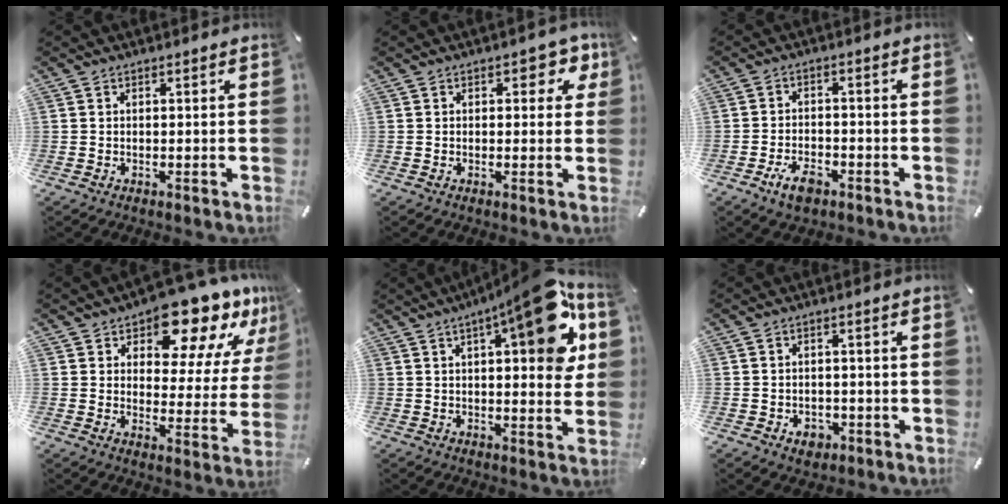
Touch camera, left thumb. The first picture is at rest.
{"total": 4.8, "force": [1.9, 2.9, 3.3], "torque": [-0.031, -0.002, 0.023]}
{"total": 5.5, "force": [-3.2, 3.0, 3.3], "torque": [-0.070, 0.014, -0.060]}
{"total": 16.0, "force": [12.4, 6.6, 7.7], "torque": [-0.111, -0.094, 0.209]}
{"total": 17.0, "force": [7.7, 4.6, 14.4], "torque": [-0.186, -0.048, 0.113]}
{"total": 3.5, "force": [-1.5, 2.8, 1.6], "torque": [-0.025, 0.008, -0.026]}